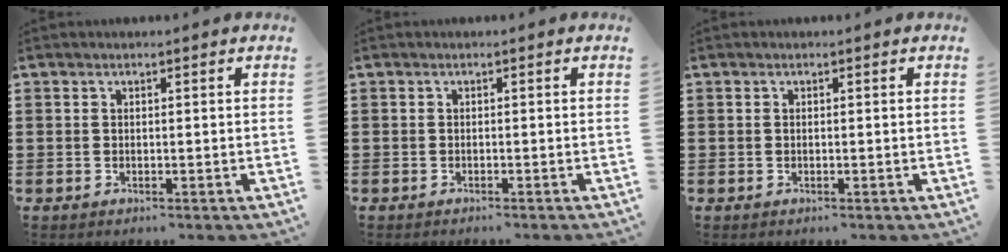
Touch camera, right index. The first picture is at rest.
{"total": 0.6, "force": [-0.6, -0.1, 0.0], "torque": [-0.002, -0.004, -0.011]}
{"total": 0.0}